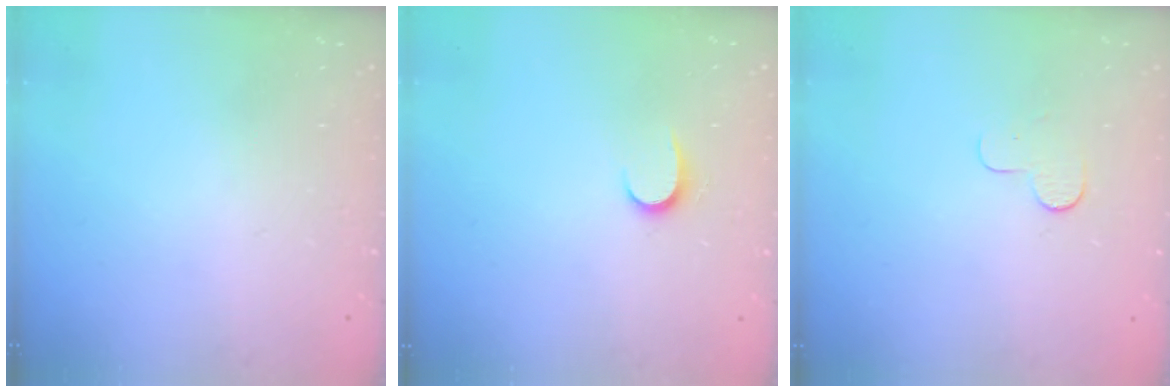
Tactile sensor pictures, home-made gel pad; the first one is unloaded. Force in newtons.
{"total": 5.2, "press": 5.2, "slide": 0.5}
{"total": 3.6, "press": 3.6, "slide": 0.3}